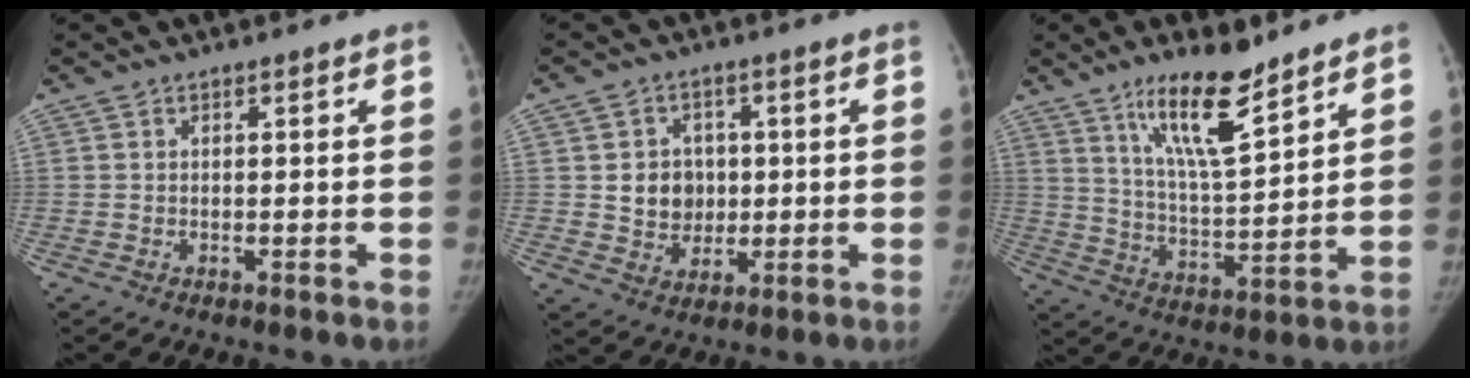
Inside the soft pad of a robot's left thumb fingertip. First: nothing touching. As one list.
[{"total": 7.3, "force": [0.7, 6.4, 3.3], "torque": [-0.017, -0.002, 0.018]}, {"total": 14.1, "force": [9.7, 3.5, 9.7], "torque": [-0.150, -0.068, 0.179]}]